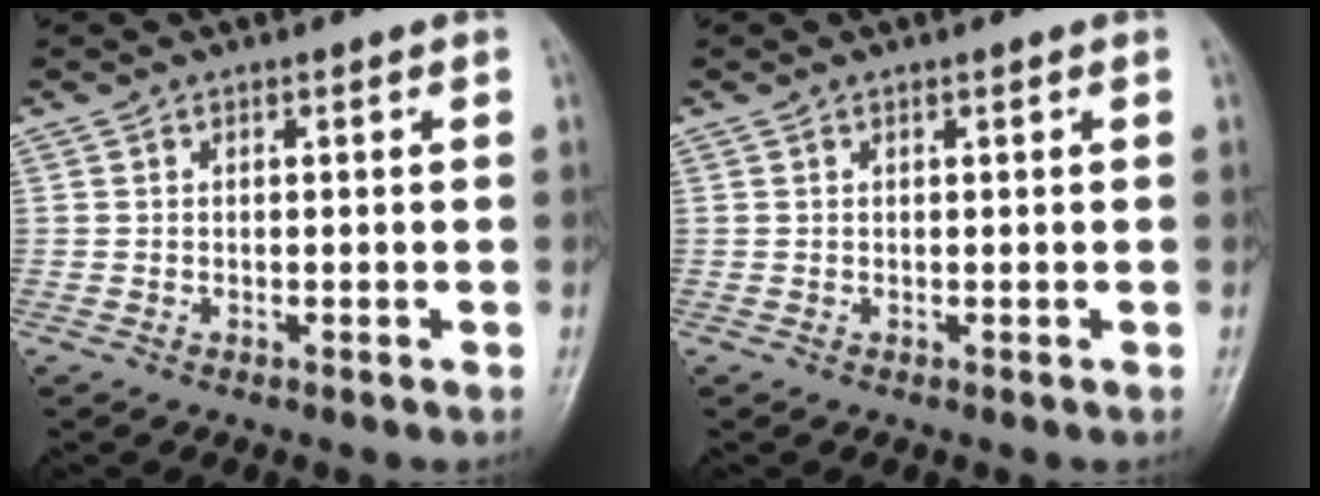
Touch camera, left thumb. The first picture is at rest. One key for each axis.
{"total": 0.0}